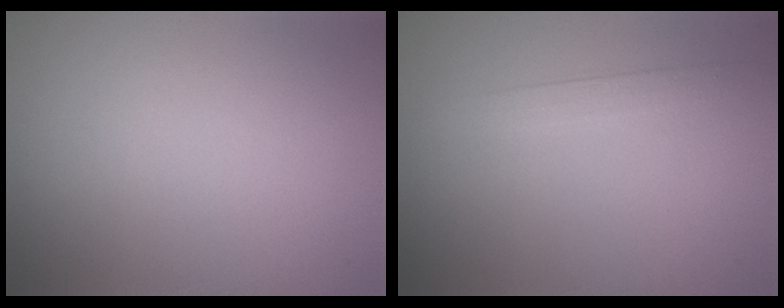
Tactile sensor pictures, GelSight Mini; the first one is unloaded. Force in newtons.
{"total": 1.8, "press": 1.8, "slide": 0.1}